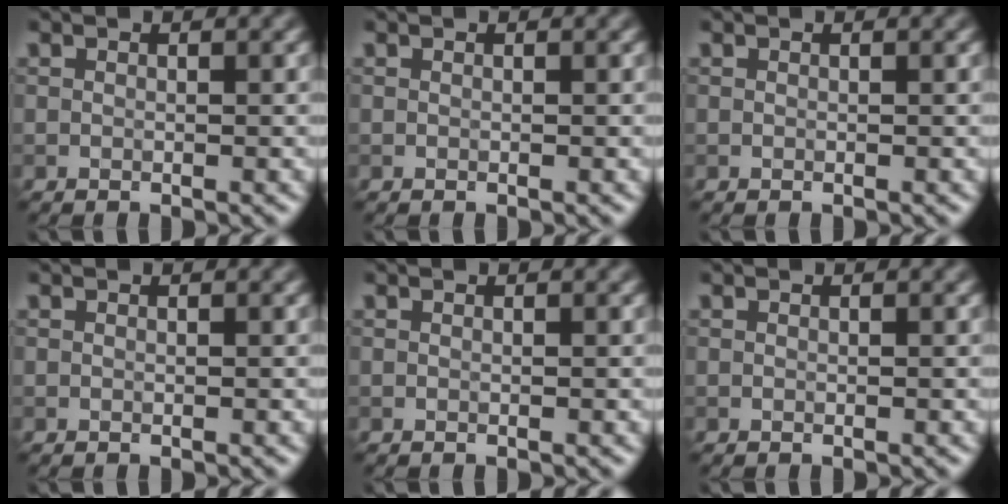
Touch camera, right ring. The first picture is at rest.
{"total": 0.0}
{"total": 0.0}
{"total": 0.0}
{"total": 0.0}
{"total": 0.0}